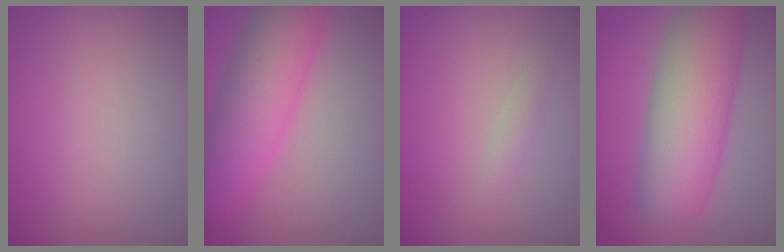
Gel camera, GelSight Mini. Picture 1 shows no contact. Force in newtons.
{"total": 7.7, "press": 7.7, "slide": 0.2}
{"total": 0.9, "press": 0.9, "slide": 0.1}
{"total": 9.5, "press": 9.5, "slide": 0.3}